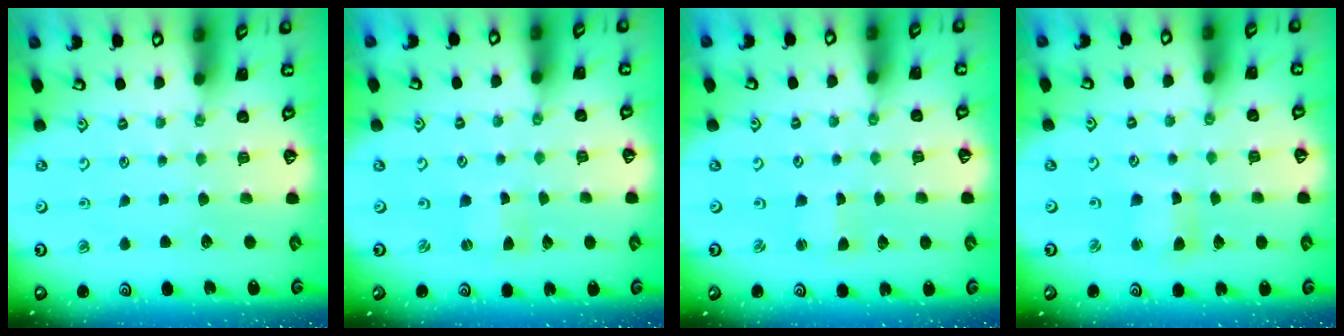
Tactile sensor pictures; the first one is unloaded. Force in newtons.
{"total": 0.0}
{"total": 1.4, "press": 1.4, "slide": 0.0}
{"total": 2.7, "press": 2.7, "slide": 0.2}